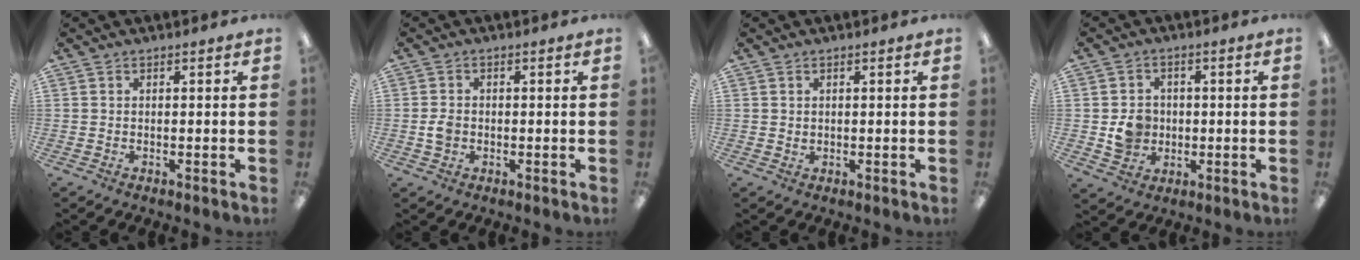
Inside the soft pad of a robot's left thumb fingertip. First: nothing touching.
{"total": 2.8, "force": [-0.5, 2.2, 1.7], "torque": [-0.030, 0.005, -0.008]}
{"total": 0.7, "force": [0.4, 0.6, 0.1], "torque": [-0.004, 0.002, 0.009]}
{"total": 6.2, "force": [-0.4, 5.7, 2.6], "torque": [-0.030, 0.007, -0.003]}